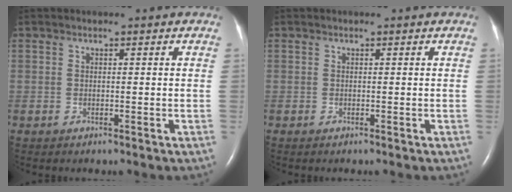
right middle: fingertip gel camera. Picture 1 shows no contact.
{"total": 0.0}